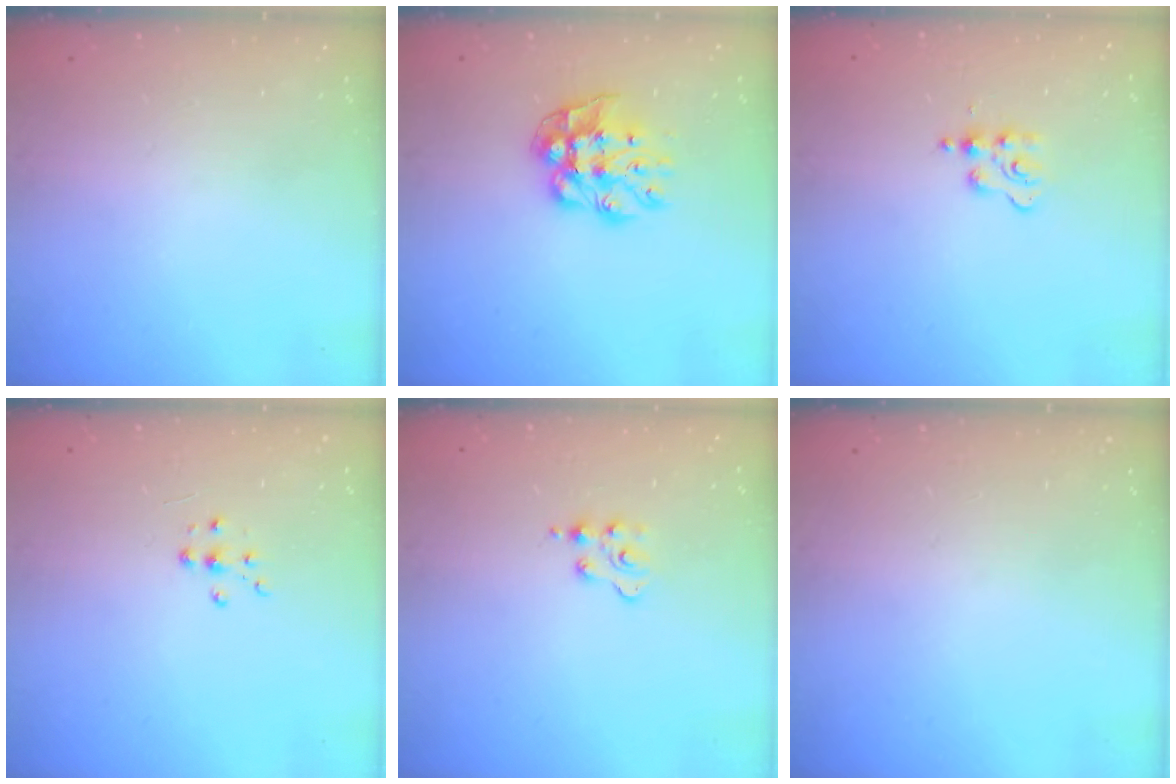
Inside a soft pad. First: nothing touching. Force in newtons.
{"total": 11.0, "press": 11.0, "slide": 1.0}
{"total": 3.3, "press": 3.3, "slide": 0.4}
{"total": 5.7, "press": 5.7, "slide": 0.6}
{"total": 2.6, "press": 2.5, "slide": 0.4}
{"total": 0.0}